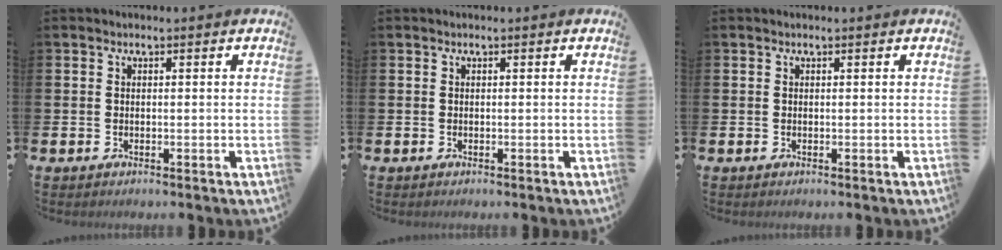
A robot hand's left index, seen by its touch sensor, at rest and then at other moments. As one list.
[{"total": 0.0}, {"total": 0.0}]